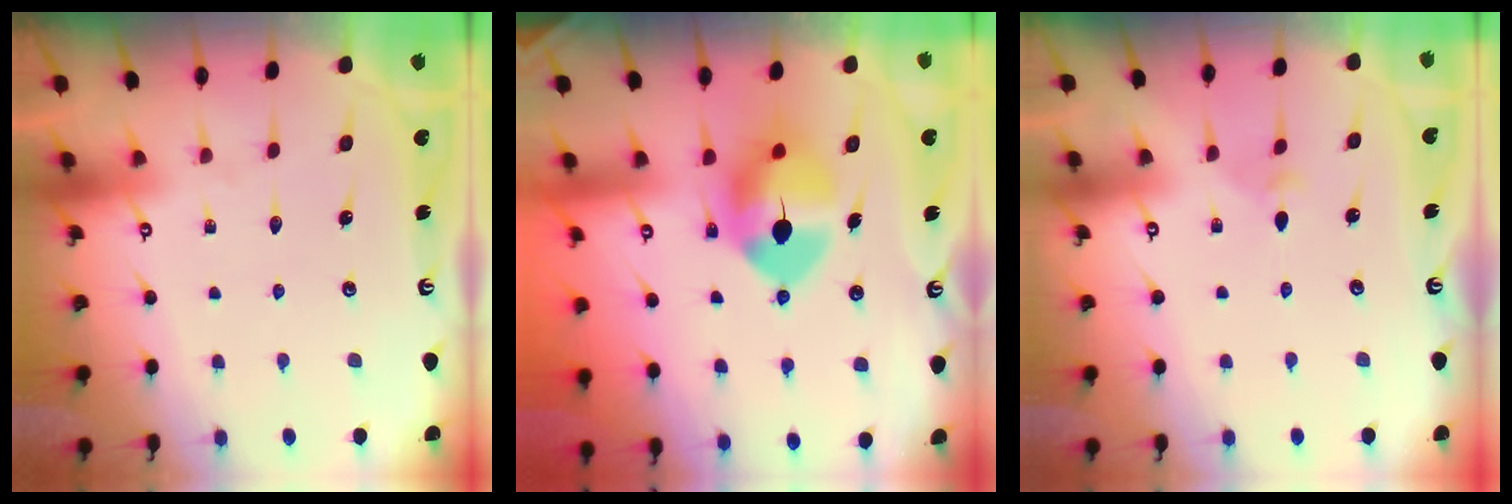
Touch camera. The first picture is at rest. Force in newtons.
{"total": 11.1, "press": 10.9, "slide": 1.8}
{"total": 2.9, "press": 2.8, "slide": 0.6}